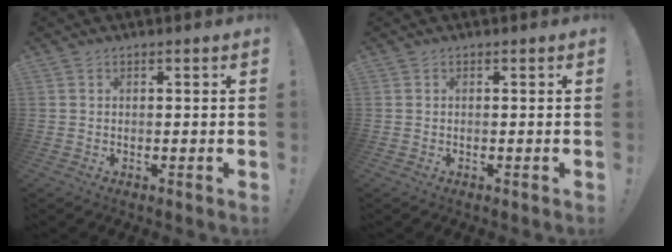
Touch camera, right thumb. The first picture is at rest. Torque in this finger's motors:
{"motor_torque": [-0.01, 0.00, -0.03, 0.02, 0.00]}